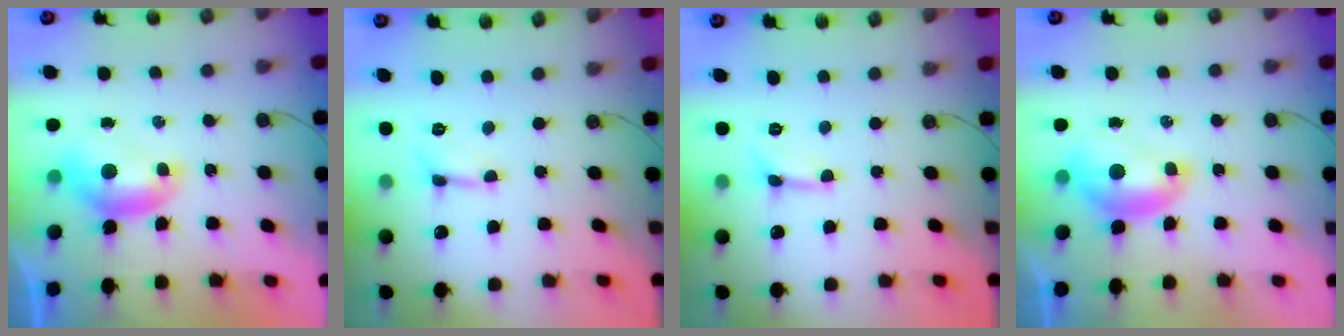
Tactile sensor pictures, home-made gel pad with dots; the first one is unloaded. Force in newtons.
{"total": 0.0}
{"total": 0.0}
{"total": 1.5, "press": 1.3, "slide": 0.6}